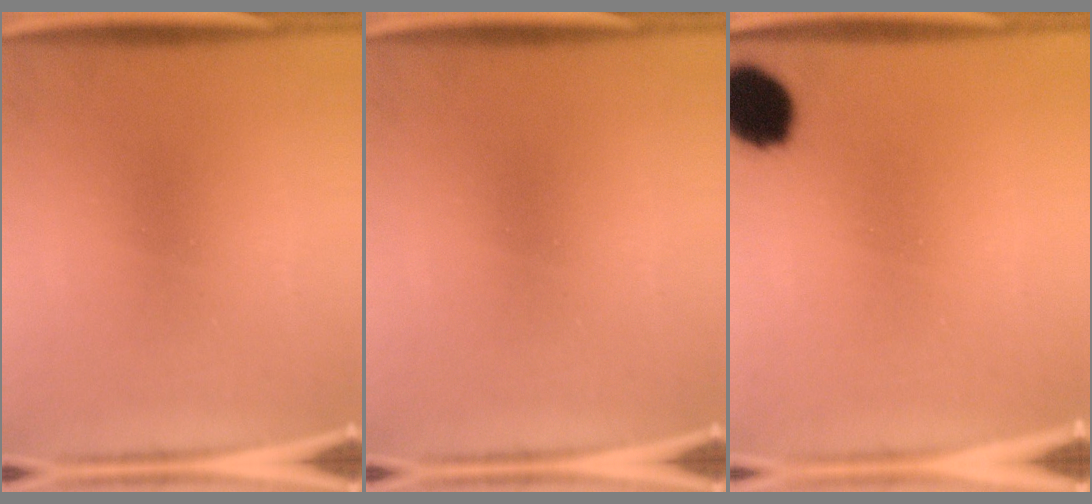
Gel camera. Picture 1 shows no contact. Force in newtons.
{"total": 0.0}
{"total": 10.6}